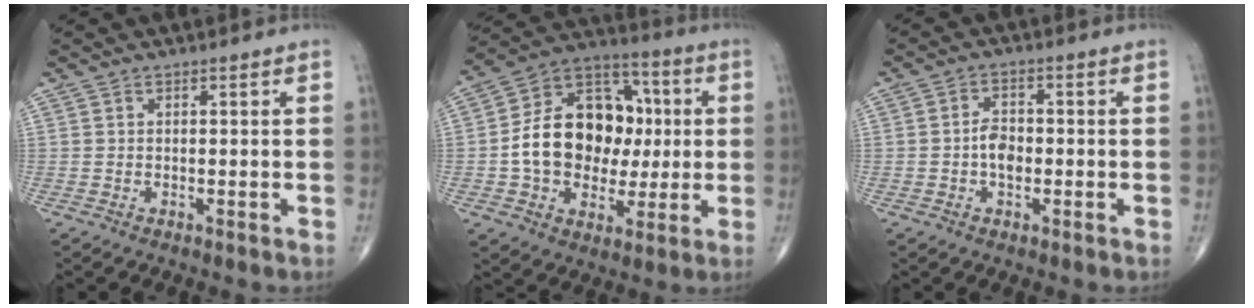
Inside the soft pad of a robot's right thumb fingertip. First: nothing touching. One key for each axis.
{"total": 20.0, "fx": 0.2, "fy": 14.8, "fz": 13.5, "tx": -0.185, "ty": 0.037, "tz": 0.007}
{"total": 4.1, "fx": -0.7, "fy": 2.6, "fz": 3.1, "tx": -0.045, "ty": 0.010, "tz": -0.017}